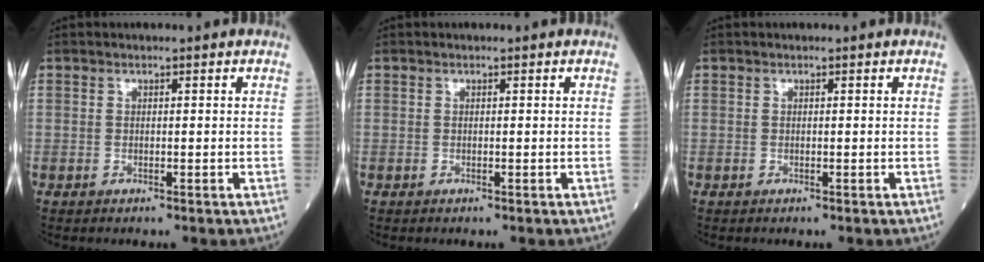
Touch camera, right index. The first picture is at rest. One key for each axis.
{"total": 0.0}
{"total": 0.0}